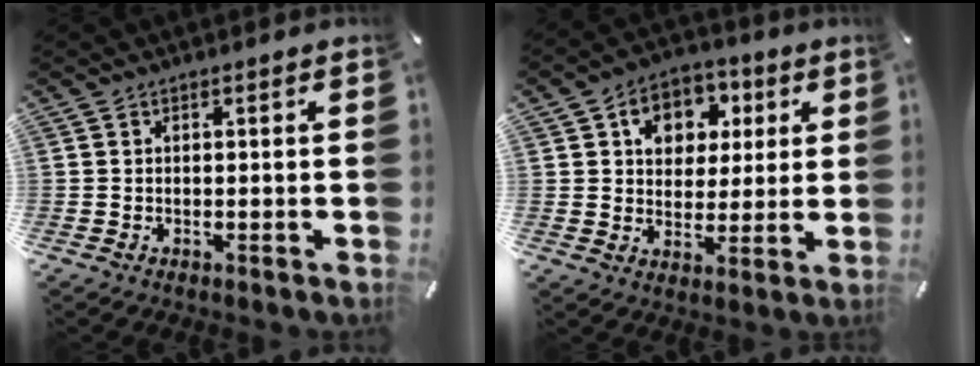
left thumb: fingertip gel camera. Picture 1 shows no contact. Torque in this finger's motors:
{"motor_torque": [1.17, 1.58, 0.92, -0.91, 0.23]}